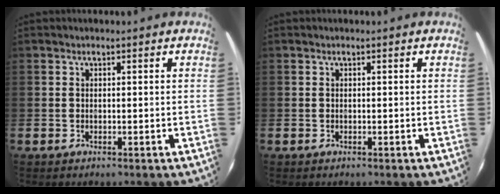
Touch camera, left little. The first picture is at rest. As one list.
[{"total": 0.0}]